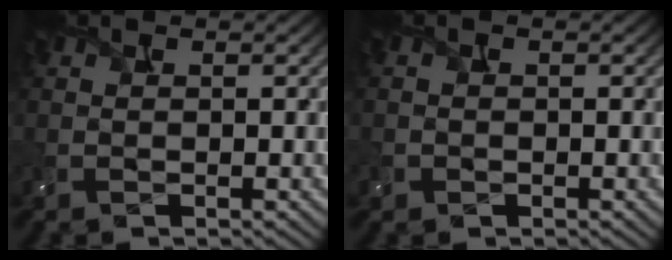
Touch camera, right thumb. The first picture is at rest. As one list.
[{"total": 0.7, "force": [-0.3, 0.7, 0.1], "torque": [0.003, -0.003, -0.007]}]